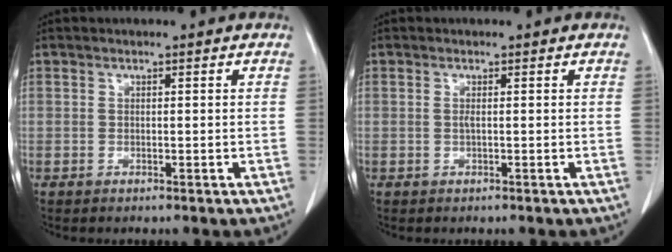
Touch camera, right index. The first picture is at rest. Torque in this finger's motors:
{"motor_torque": [0.14, -0.11, 0.01, 0.01]}